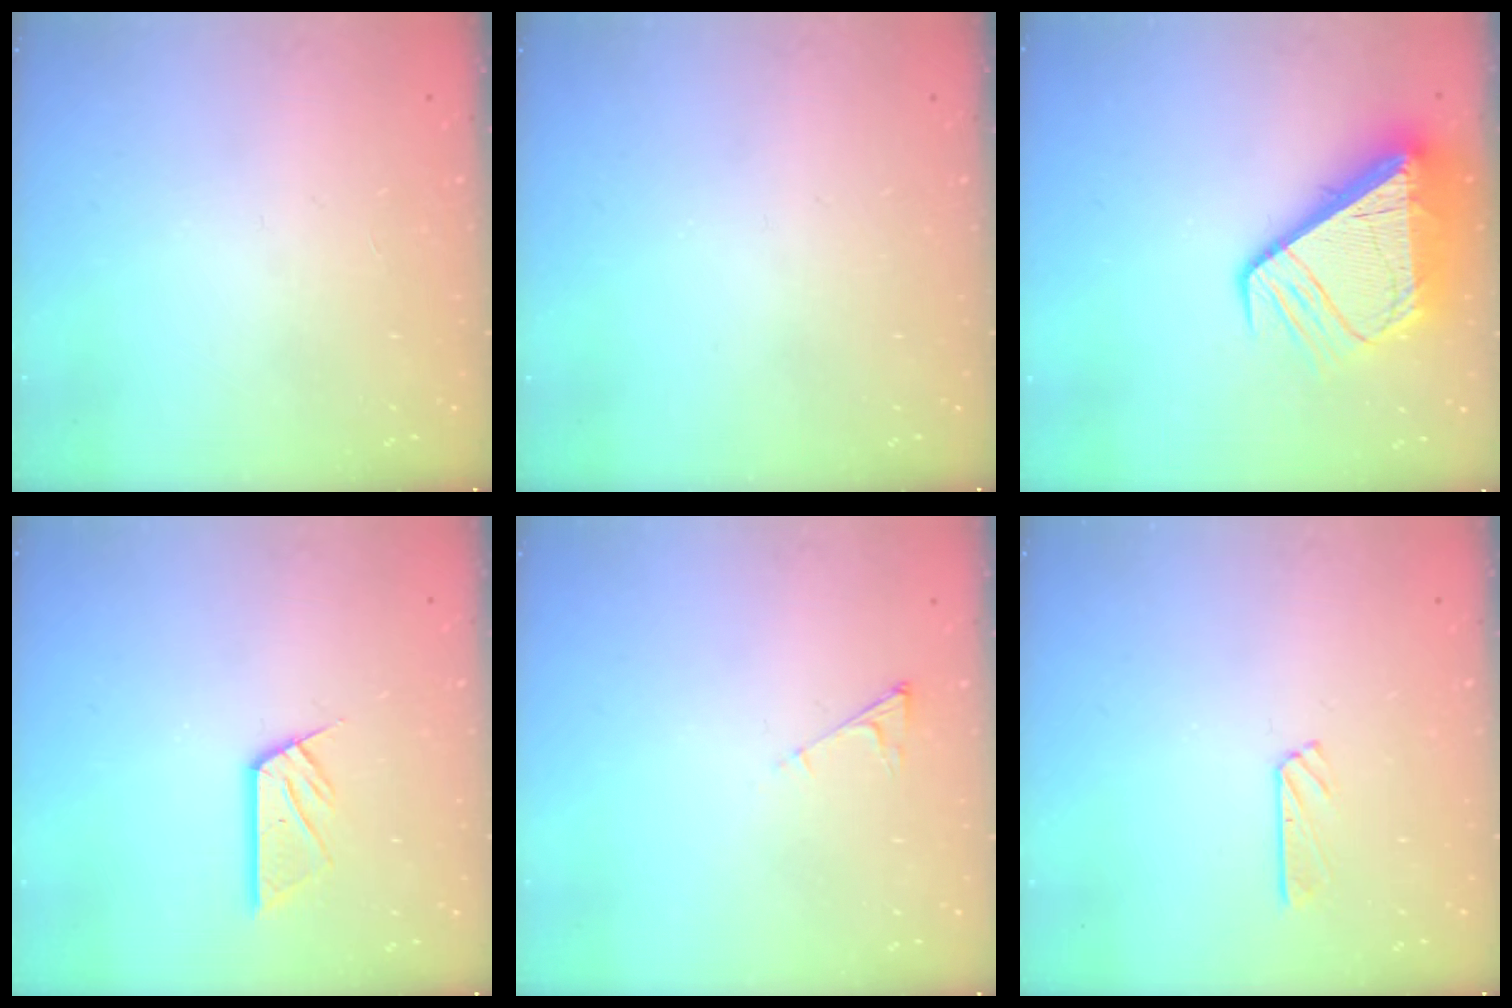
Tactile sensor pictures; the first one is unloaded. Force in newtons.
{"total": 0.0}
{"total": 15.2, "press": 15.1, "slide": 1.8}
{"total": 9.6, "press": 9.6, "slide": 0.9}
{"total": 3.7, "press": 3.7, "slide": 0.3}
{"total": 5.7, "press": 5.7, "slide": 0.0}